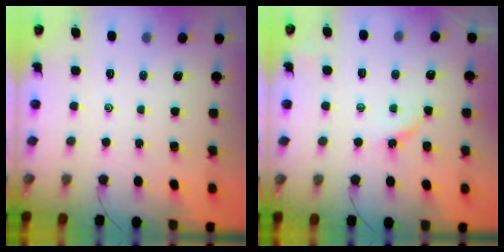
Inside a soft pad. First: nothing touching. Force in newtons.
{"total": 4.8, "press": 4.7, "slide": 0.3}